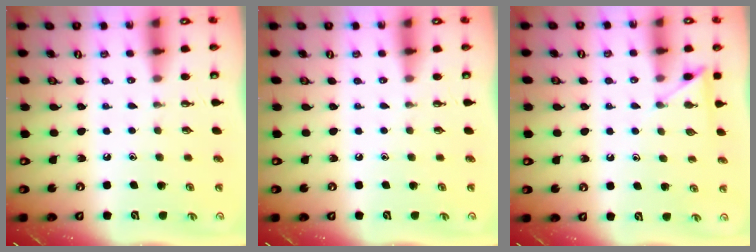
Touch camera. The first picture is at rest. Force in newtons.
{"total": 0.0}
{"total": 5.9, "press": 5.8, "slide": 0.7}